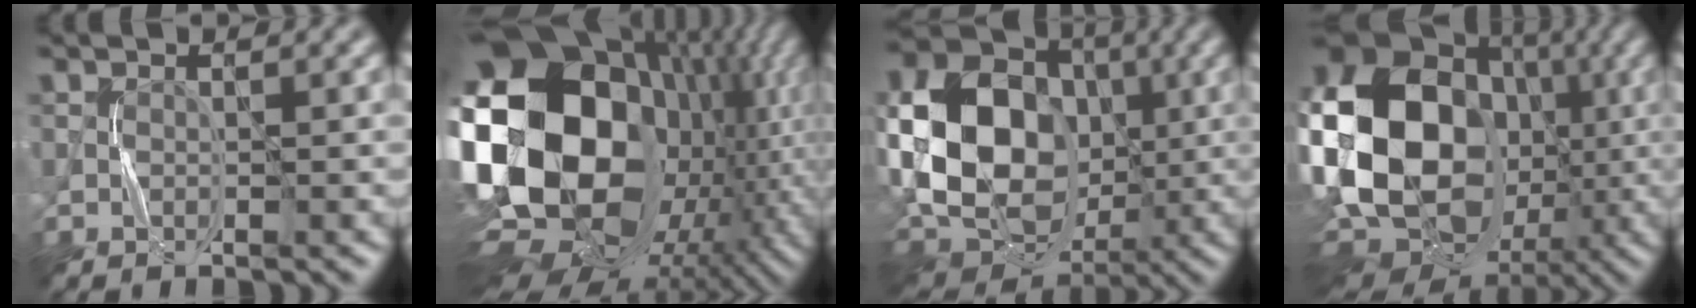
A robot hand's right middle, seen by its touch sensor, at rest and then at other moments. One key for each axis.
{"total": 23.0, "fx": -0.6, "fy": 15.6, "fz": 16.9, "tx": -0.354, "ty": -0.023, "tz": -0.005}
{"total": 18.9, "fx": 0.5, "fy": 14.7, "fz": 11.8, "tx": -0.230, "ty": 0.018, "tz": -0.001}
{"total": 24.5, "fx": -1.3, "fy": 19.7, "fz": 14.5, "tx": -0.295, "ty": 0.010, "tz": -0.081}